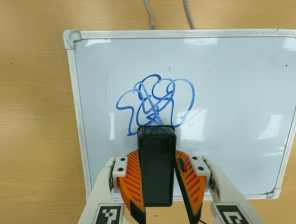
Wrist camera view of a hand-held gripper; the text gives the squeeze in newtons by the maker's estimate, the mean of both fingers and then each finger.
{"total": 8.1, "left": 7.4, "right": 8.7}